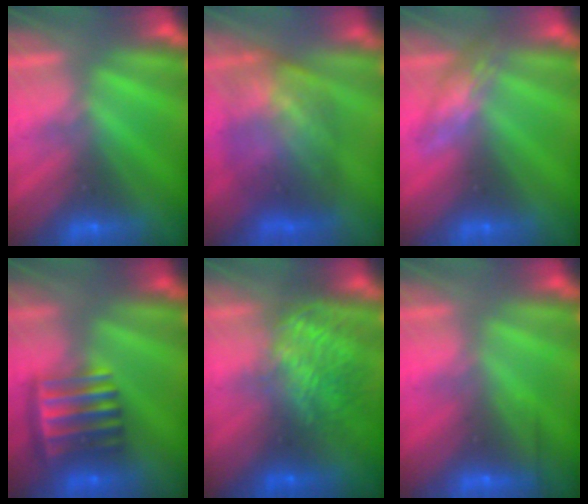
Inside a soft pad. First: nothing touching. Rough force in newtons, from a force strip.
{"total": 6.0}
{"total": 2.5}
{"total": 6.1}
{"total": 7.3}
{"total": 2.5}